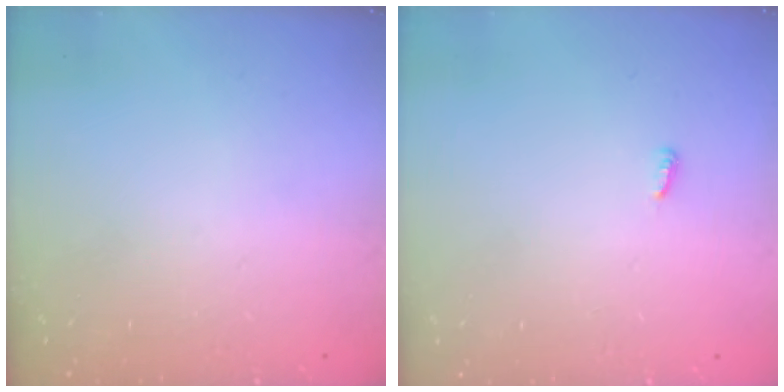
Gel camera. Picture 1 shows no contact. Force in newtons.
{"total": 2.6, "press": 2.6, "slide": 0.2}